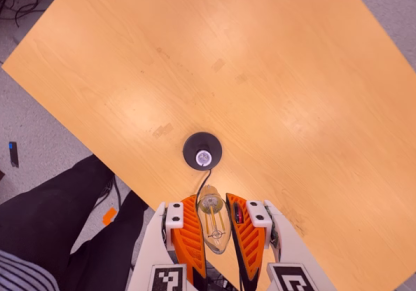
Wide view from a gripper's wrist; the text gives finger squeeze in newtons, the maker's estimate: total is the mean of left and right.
{"total": 23.4, "left": 25.5, "right": 21.4}